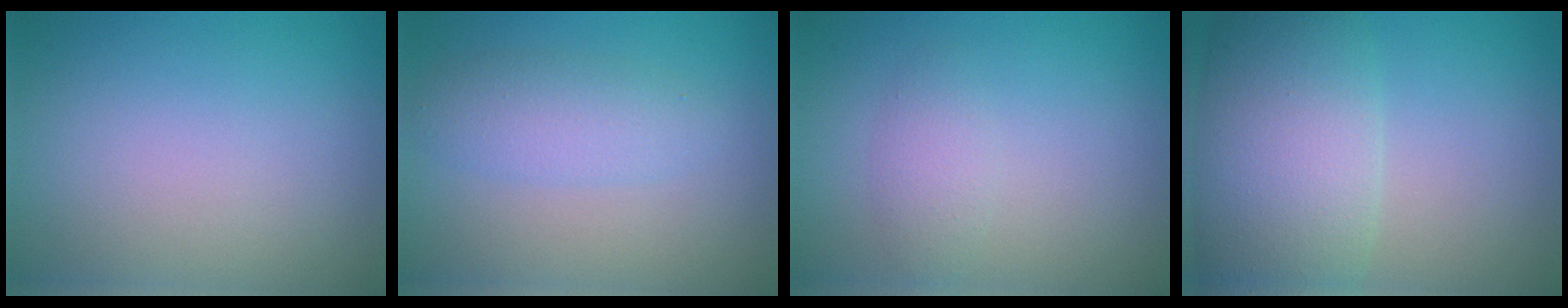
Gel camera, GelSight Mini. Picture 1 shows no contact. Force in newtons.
{"total": 2.9, "press": 2.9, "slide": 0.1}
{"total": 1.8, "press": 1.8, "slide": 0.2}
{"total": 9.6, "press": 9.6, "slide": 0.5}